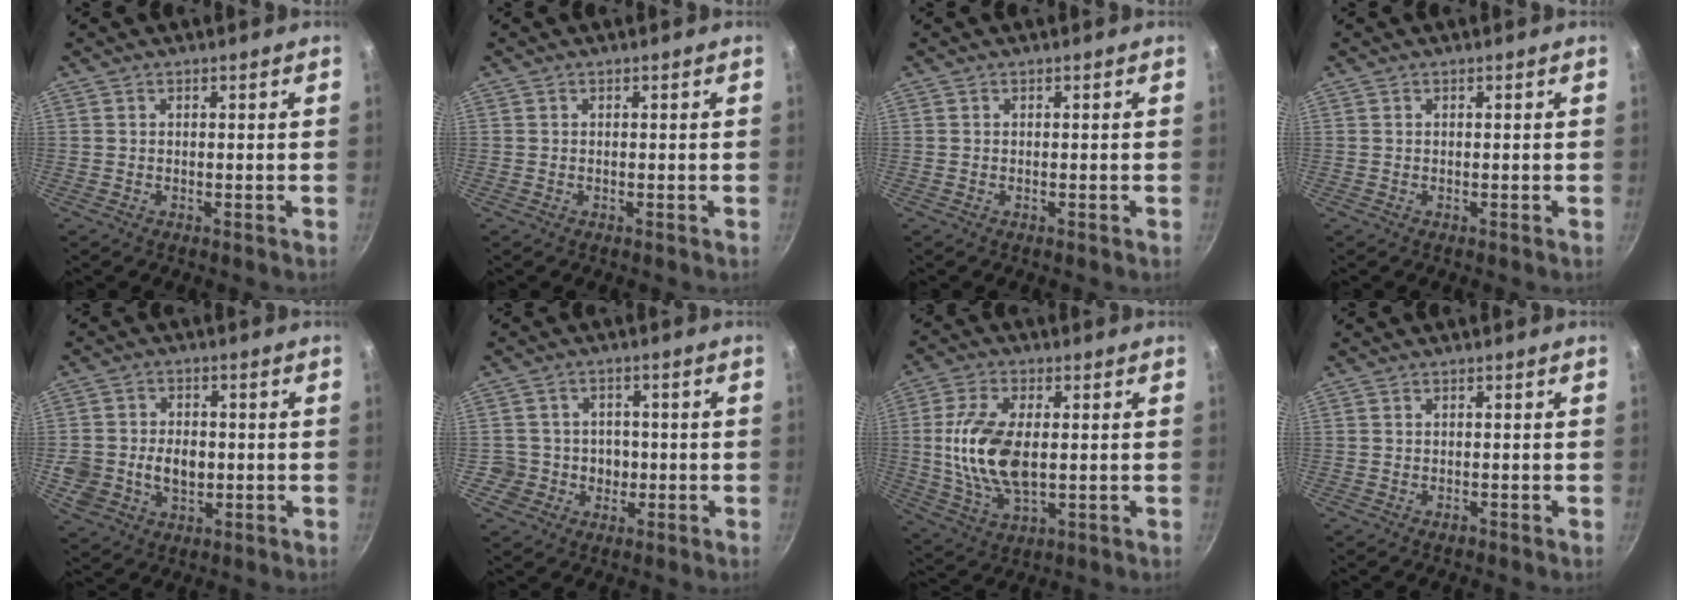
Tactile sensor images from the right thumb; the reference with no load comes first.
{"total": 0.0}
{"total": 0.0}
{"total": 0.0}
{"total": 10.1, "force": [-1.0, 7.6, 6.5], "torque": [-0.108, 0.002, -0.015]}
{"total": 6.0, "force": [-0.9, 5.8, 1.0], "torque": [0.019, 0.019, -0.014]}
{"total": 14.2, "force": [0.5, 7.4, 12.1], "torque": [-0.233, -0.001, 0.011]}
{"total": 0.6, "force": [-0.4, 0.3, 0.3], "torque": [-0.006, 0.002, -0.007]}